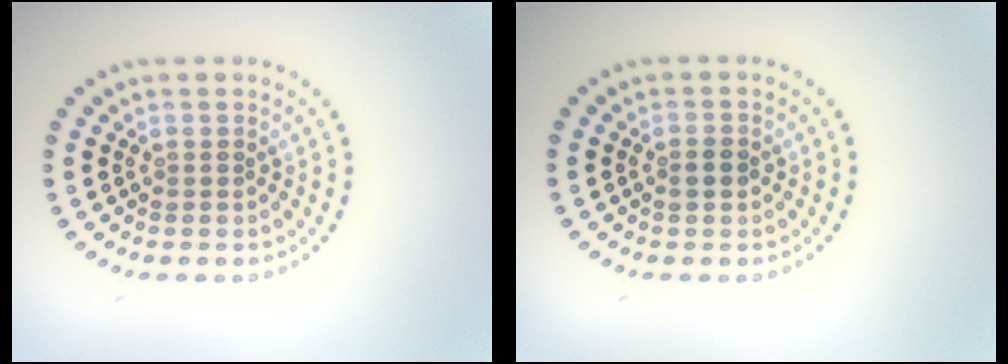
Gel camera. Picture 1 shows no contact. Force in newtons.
{"total": 1.2, "press": 1.2, "slide": 0.3}